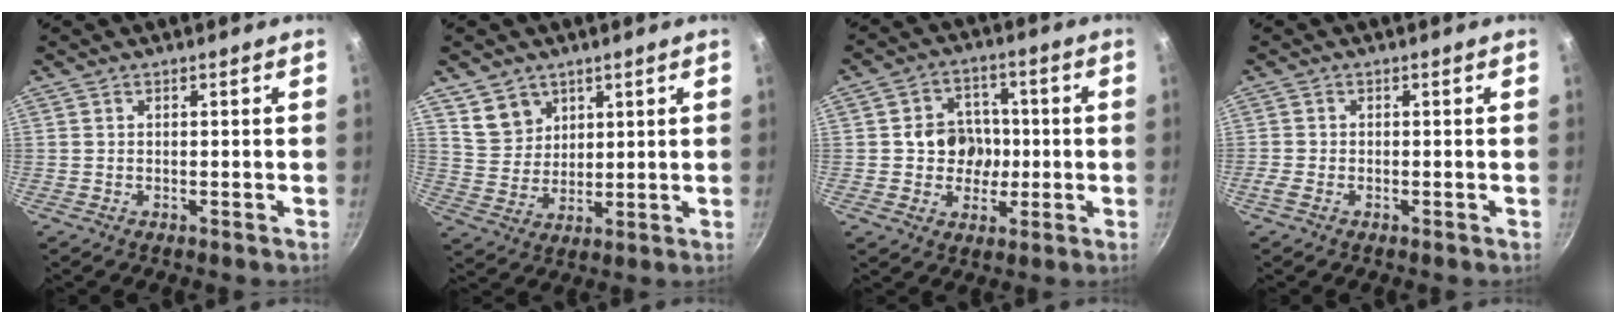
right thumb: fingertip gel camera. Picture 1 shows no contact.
{"total": 6.8, "force": [3.9, 5.2, 1.9], "torque": [-0.007, -0.014, 0.083]}
{"total": 9.6, "force": [-1.1, 8.3, 4.8], "torque": [-0.036, 0.019, -0.027]}
{"total": 1.7, "force": [-1.1, 0.9, 1.0], "torque": [-0.032, 0.003, -0.026]}